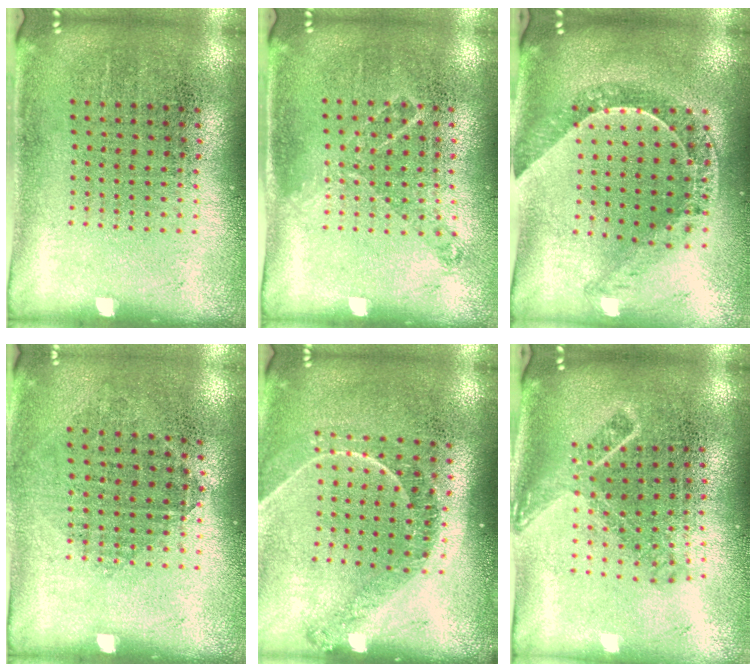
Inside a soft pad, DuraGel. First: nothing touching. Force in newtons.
{"total": 0.9, "press": 0.8, "slide": 0.2}
{"total": 1.0, "press": 1.0, "slide": 0.3}
{"total": 0.9, "press": 0.8, "slide": 0.4}
{"total": 1.3, "press": 1.3, "slide": 0.2}
{"total": 1.7, "press": 1.2, "slide": 1.1}